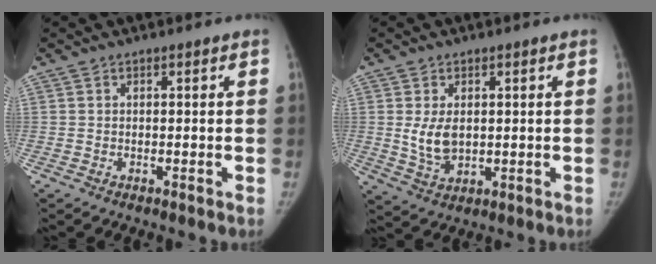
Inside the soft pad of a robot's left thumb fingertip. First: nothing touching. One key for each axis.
{"total": 5.9, "fx": 0.7, "fy": 3.7, "fz": 4.5, "tx": -0.078, "ty": -0.011, "tz": 0.022}